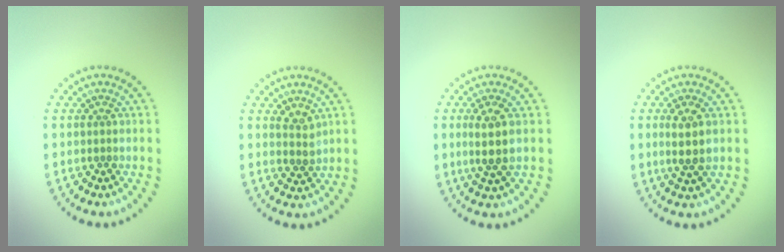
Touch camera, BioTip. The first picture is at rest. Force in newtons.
{"total": 1.5, "press": 1.1, "slide": 1.0}
{"total": 2.7, "press": 2.3, "slide": 1.5}
{"total": 2.5, "press": 2.3, "slide": 1.0}